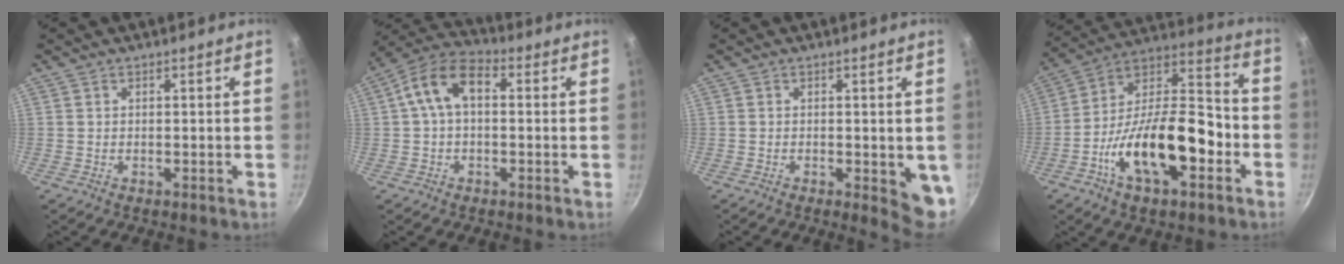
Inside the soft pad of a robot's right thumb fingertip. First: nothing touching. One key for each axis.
{"total": 10.0, "fx": 1.2, "fy": 6.1, "fz": 7.8, "tx": -0.136, "ty": 0.034, "tz": 0.006}
{"total": 5.6, "fx": -0.8, "fy": 2.1, "fz": 5.1, "tx": -0.053, "ty": -0.010, "tz": -0.008}
{"total": 22.1, "fx": -7.3, "fy": 10.2, "fz": 18.2, "tx": -0.286, "ty": 0.051, "tz": -0.135}